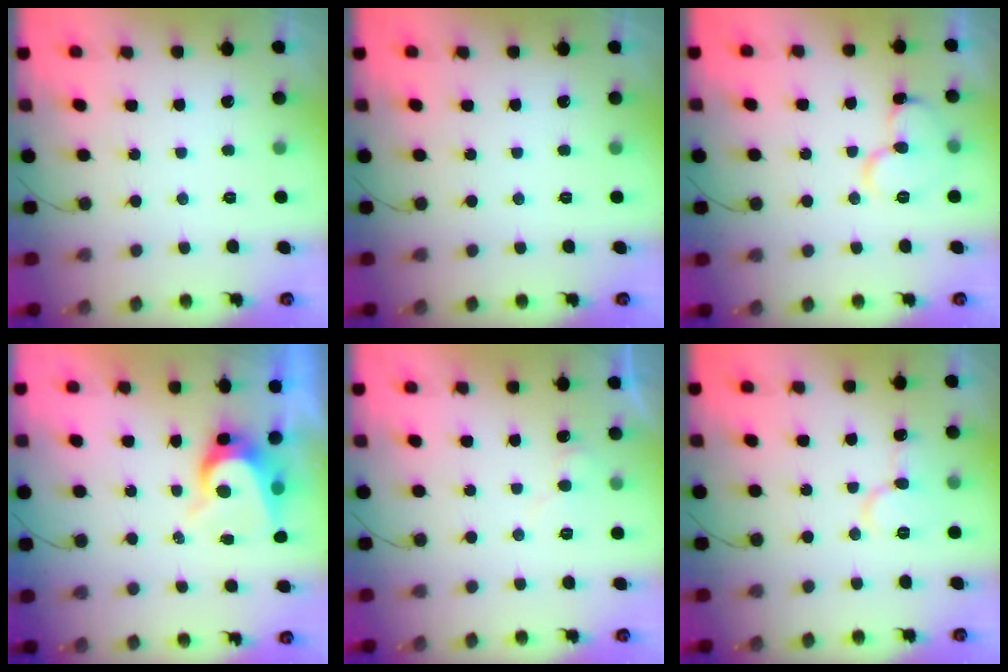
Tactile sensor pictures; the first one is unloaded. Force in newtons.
{"total": 0.0}
{"total": 11.9, "press": 11.8, "slide": 1.2}
{"total": 7.5, "press": 7.4, "slide": 0.8}
{"total": 6.7, "press": 6.7, "slide": 0.5}
{"total": 8.1, "press": 8.0, "slide": 1.1}